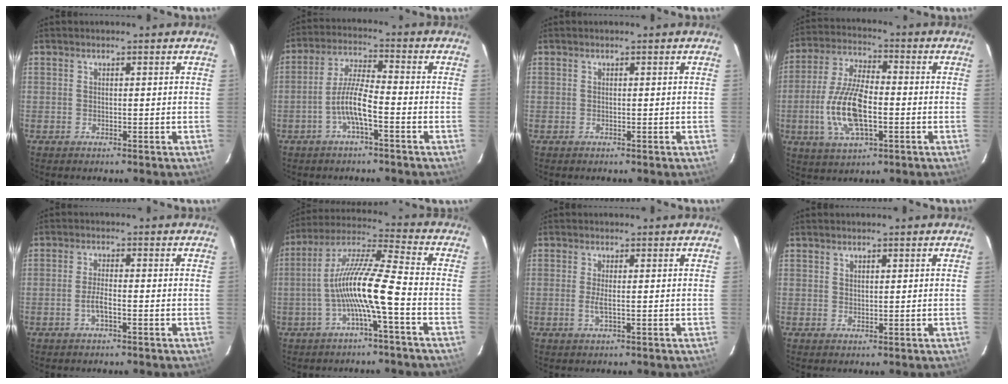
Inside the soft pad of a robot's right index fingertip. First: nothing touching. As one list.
[{"total": 6.6, "force": [-3.0, 0.9, 5.8], "torque": [-0.123, 0.008, -0.057]}, {"total": 0.0}, {"total": 13.8, "force": [-3.1, 5.6, 12.2], "torque": [-0.259, -0.003, -0.058]}, {"total": 2.7, "force": [-1.3, 0.5, 2.3], "torque": [-0.049, 0.000, -0.026]}, {"total": 11.9, "force": [-3.6, 0.2, 11.4], "torque": [-0.226, 0.014, -0.069]}, {"total": 2.0, "force": [-0.4, 0.0, 1.9], "torque": [-0.040, -0.006, -0.007]}, {"total": 1.0, "force": [0.8, 0.5, 0.4], "torque": [-0.004, 0.001, 0.014]}]